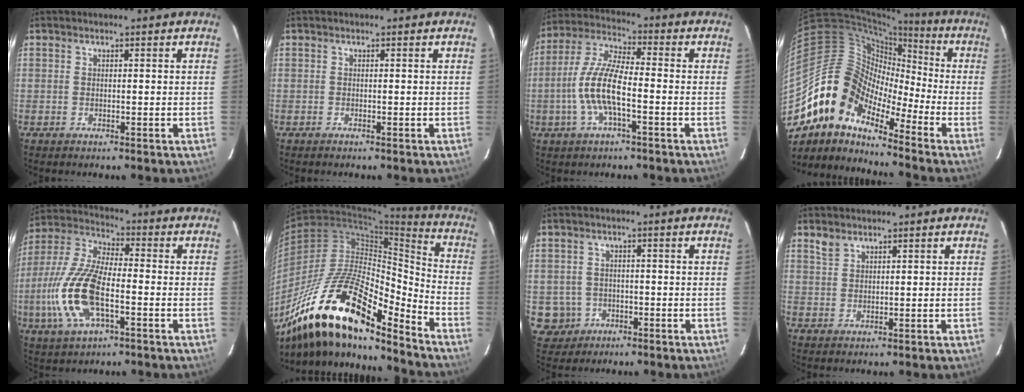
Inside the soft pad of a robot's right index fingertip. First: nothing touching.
{"total": 0.0}
{"total": 11.1, "force": [-3.0, 3.1, 10.2], "torque": [-0.217, 0.003, -0.061]}
{"total": 13.6, "force": [-9.9, 6.7, 6.4], "torque": [-0.104, 0.017, -0.214]}
{"total": 16.2, "force": [-4.4, 6.4, 14.2], "torque": [-0.314, -0.004, -0.088]}
{"total": 23.7, "force": [-17.3, 7.0, 14.6], "torque": [-0.264, -0.011, -0.315]}
{"total": 5.3, "force": [-1.5, 5.1, 0.4], "torque": [-0.019, 0.018, -0.015]}
{"total": 2.1, "force": [1.7, 1.0, 0.7], "torque": [-0.015, 0.003, 0.034]}